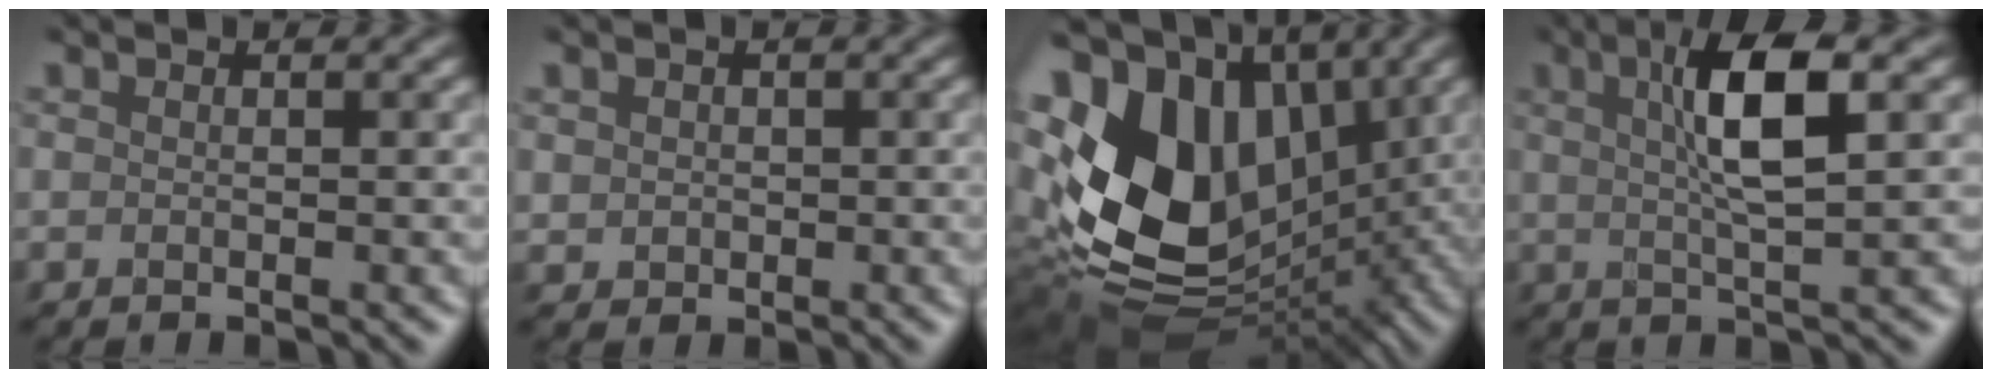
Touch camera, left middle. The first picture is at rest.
{"total": 1.1, "force": [0.6, 0.7, -0.6], "torque": [0.008, -0.002, 0.017]}
{"total": 15.6, "force": [1.8, 10.8, 11.1], "torque": [-0.245, 0.002, 0.035]}
{"total": 5.2, "force": [2.0, 0.6, 4.7], "torque": [-0.083, 0.013, 0.035]}